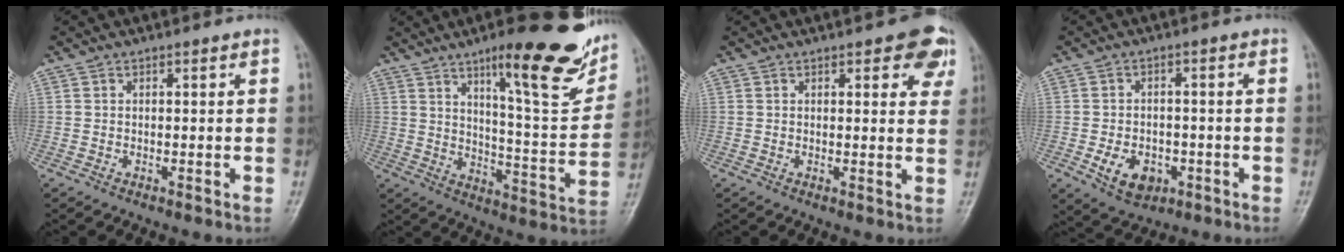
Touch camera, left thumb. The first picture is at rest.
{"total": 20.9, "force": [12.3, 4.7, 16.1], "torque": [-0.179, -0.056, 0.180]}
{"total": 6.7, "force": [3.6, 2.8, 4.9], "torque": [-0.026, -0.010, 0.034]}
{"total": 7.0, "force": [-2.6, 5.0, 4.1], "torque": [-0.049, 0.008, -0.032]}